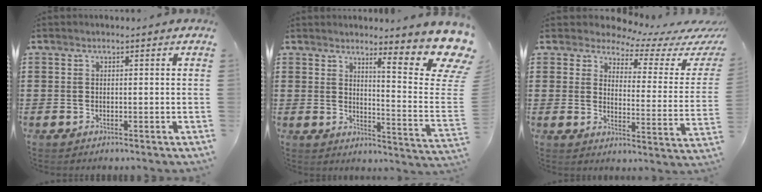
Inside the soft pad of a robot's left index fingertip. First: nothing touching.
{"total": 11.2, "force": [7.3, 1.4, 8.3], "torque": [-0.122, -0.067, 0.116]}
{"total": 3.9, "force": [3.3, 1.3, 1.7], "torque": [-0.039, -0.029, 0.047]}